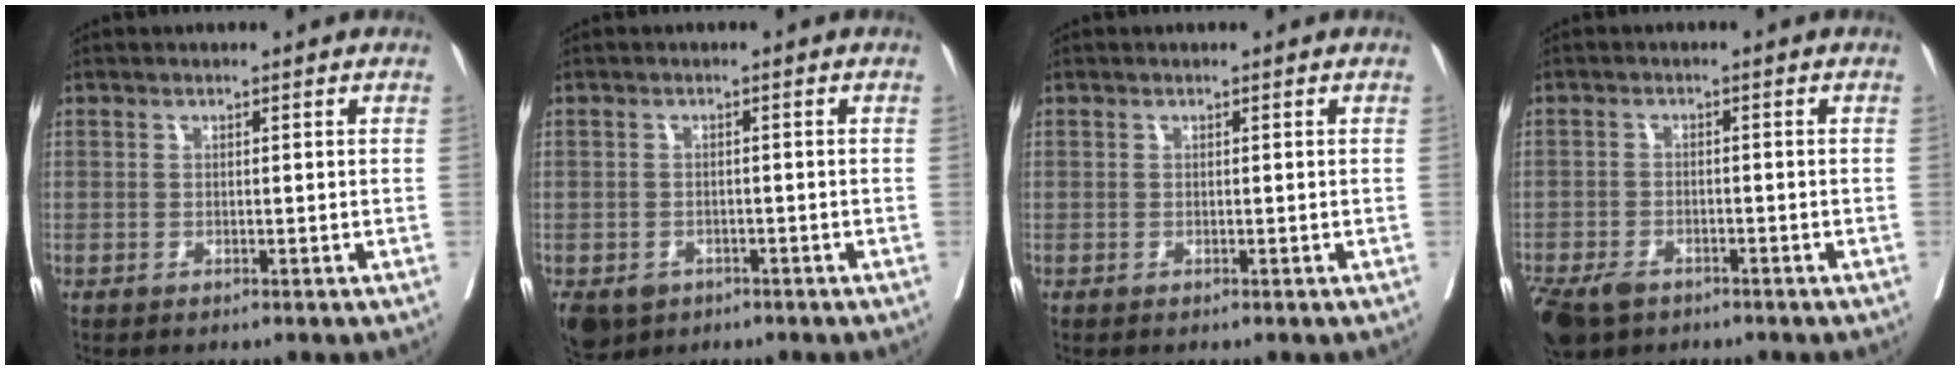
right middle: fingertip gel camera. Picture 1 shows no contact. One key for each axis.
{"total": 6.9, "fx": -3.7, "fy": 5.2, "fz": 2.4, "tx": -0.056, "ty": -0.006, "tz": -0.053}
{"total": 0.0}
{"total": 8.3, "fx": -5.6, "fy": 4.6, "fz": 4.0, "tx": -0.087, "ty": -0.010, "tz": -0.090}